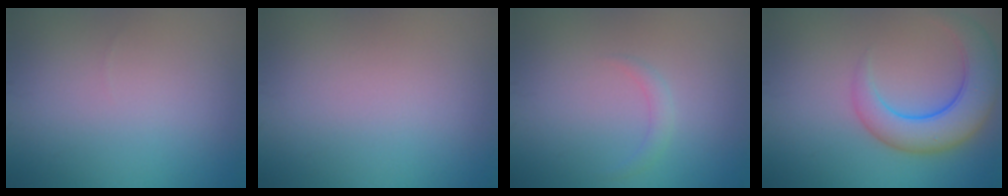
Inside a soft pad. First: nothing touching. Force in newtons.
{"total": 0.0}
{"total": 1.1, "press": 1.1, "slide": 0.1}
{"total": 6.5, "press": 6.5, "slide": 0.5}